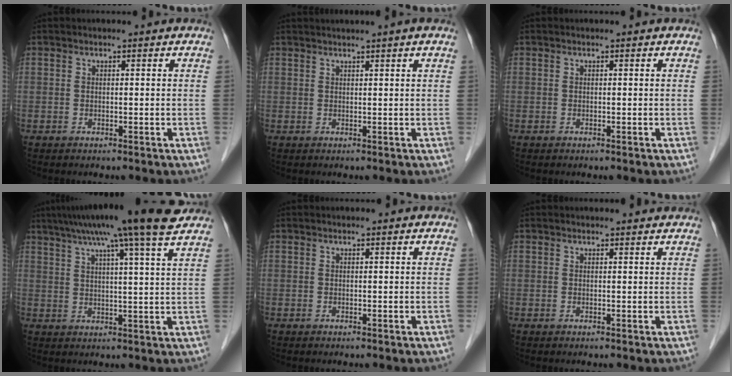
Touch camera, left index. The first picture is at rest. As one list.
[{"total": 3.0, "force": [2.4, -0.8, 1.7], "torque": [-0.020, 0.018, 0.042]}, {"total": 0.0}, {"total": 15.4, "force": [11.9, -1.3, 9.7], "torque": [-0.158, 0.026, 0.157]}, {"total": 0.0}, {"total": 1.7, "force": [1.7, 0.1, 0.2], "torque": [-0.011, 0.001, 0.016]}]